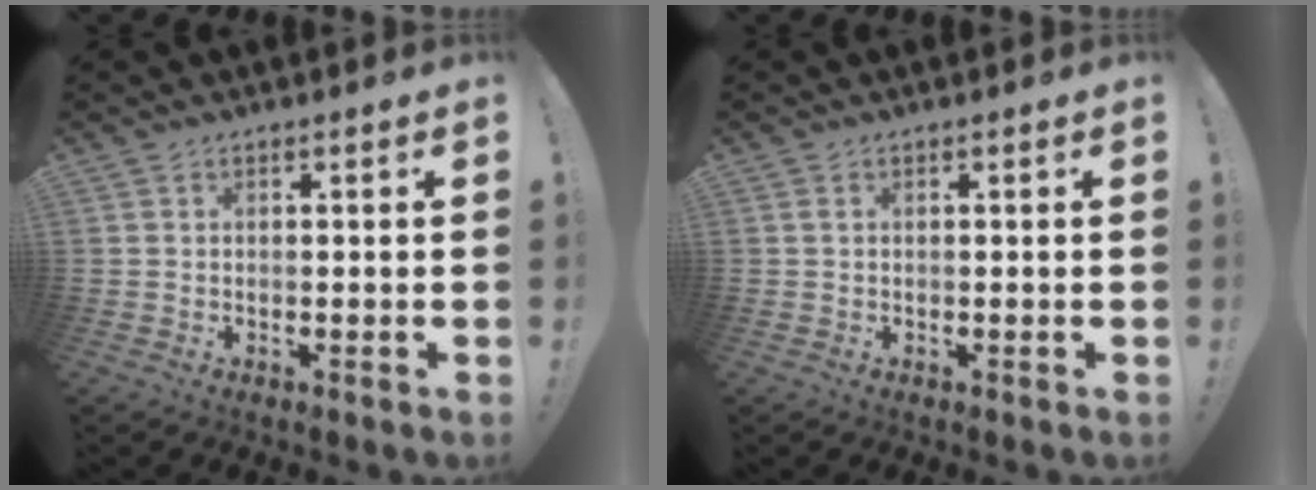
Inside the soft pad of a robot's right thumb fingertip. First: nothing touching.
{"total": 0.6, "force": [0.1, -0.1, 0.6], "torque": [-0.012, 0.001, 0.000]}